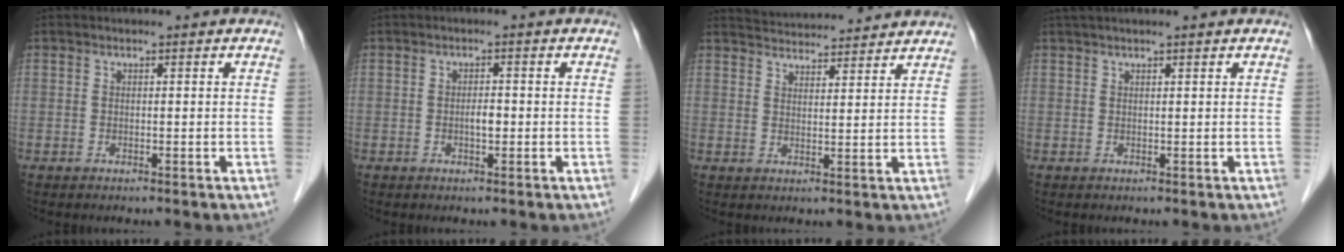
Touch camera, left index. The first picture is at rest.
{"total": 1.6, "force": [-0.6, 0.5, 1.4], "torque": [-0.025, -0.002, -0.010]}
{"total": 10.3, "force": [10.0, 1.0, 2.2], "torque": [-0.039, 0.020, 0.137]}
{"total": 3.7, "force": [3.0, -0.4, 2.1], "torque": [-0.025, 0.030, 0.052]}